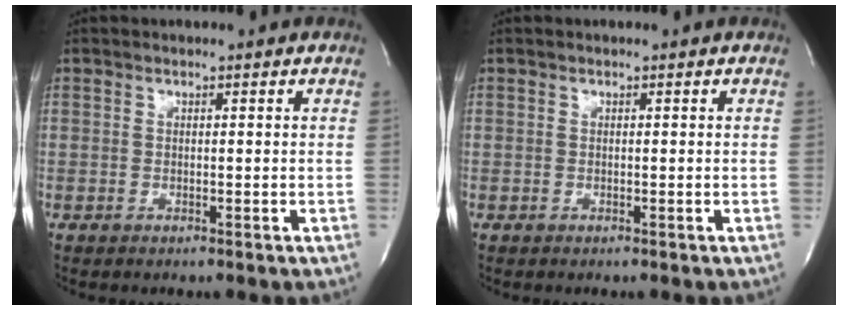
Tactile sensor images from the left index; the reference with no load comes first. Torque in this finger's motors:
{"motor_torque": [-0.02, 0.02, 0.00, 0.00]}